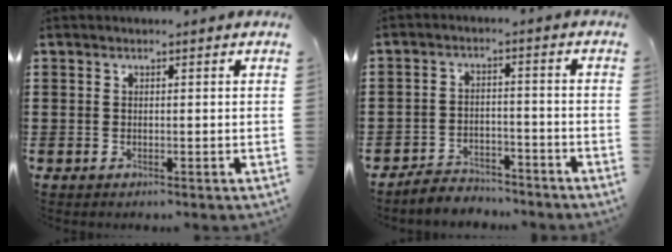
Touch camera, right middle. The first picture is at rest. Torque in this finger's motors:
{"motor_torque": [0.43, -0.33, 0.00, 0.01]}